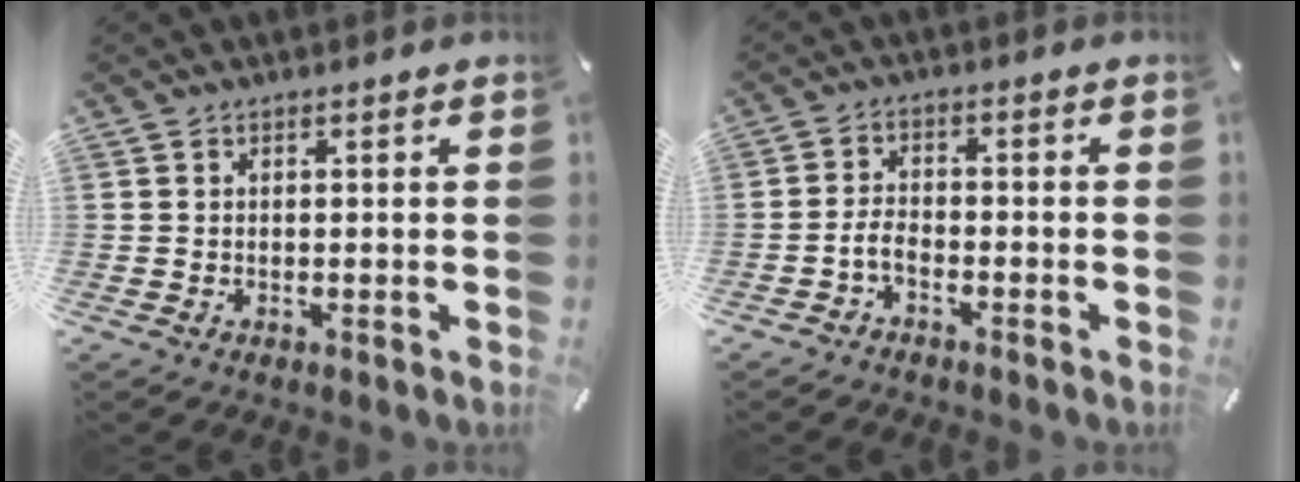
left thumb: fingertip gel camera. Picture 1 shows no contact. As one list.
[{"total": 3.7, "force": [-2.3, 2.0, 2.2], "torque": [-0.060, 0.007, -0.047]}]